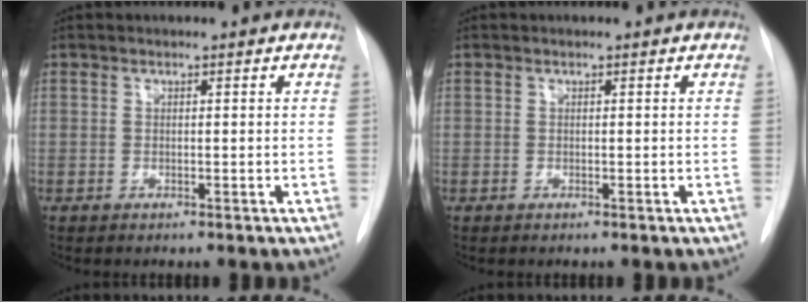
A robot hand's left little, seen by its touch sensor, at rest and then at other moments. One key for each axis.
{"total": 0.0}